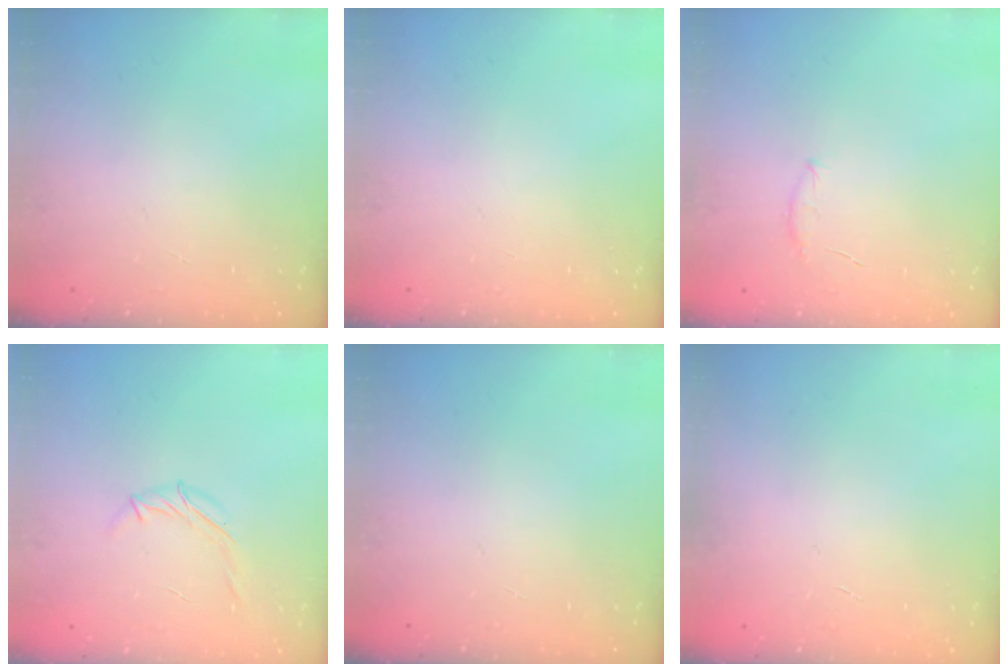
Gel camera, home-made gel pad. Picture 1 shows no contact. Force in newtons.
{"total": 0.0}
{"total": 4.5, "press": 4.5, "slide": 0.9}
{"total": 5.7, "press": 5.6, "slide": 1.0}
{"total": 0.0}
{"total": 0.0}